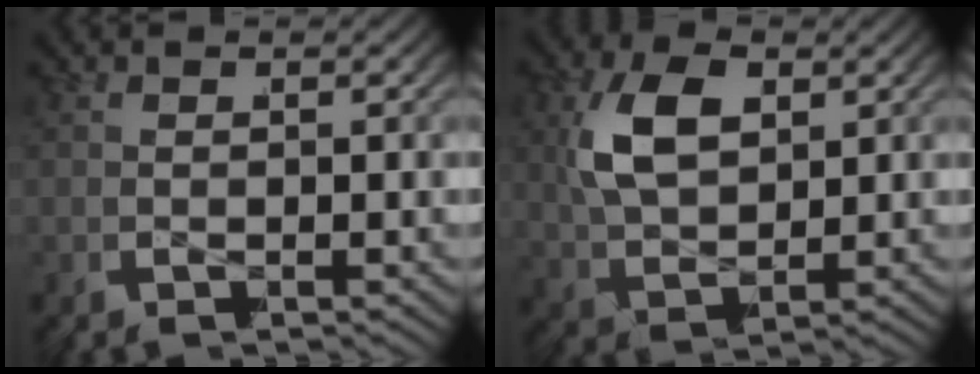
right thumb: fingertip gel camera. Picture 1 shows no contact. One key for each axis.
{"total": 7.7, "fx": 0.9, "fy": 5.5, "fz": 5.2, "tx": -0.126, "ty": -0.015, "tz": 0.024}